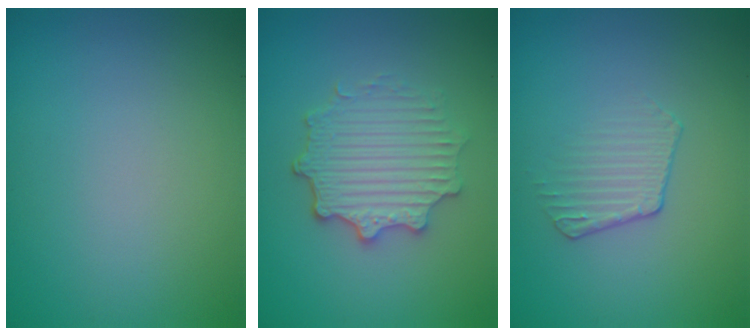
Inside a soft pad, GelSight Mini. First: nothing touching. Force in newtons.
{"total": 4.4, "press": 3.6, "slide": 2.4}
{"total": 1.8, "press": 0.9, "slide": 1.5}